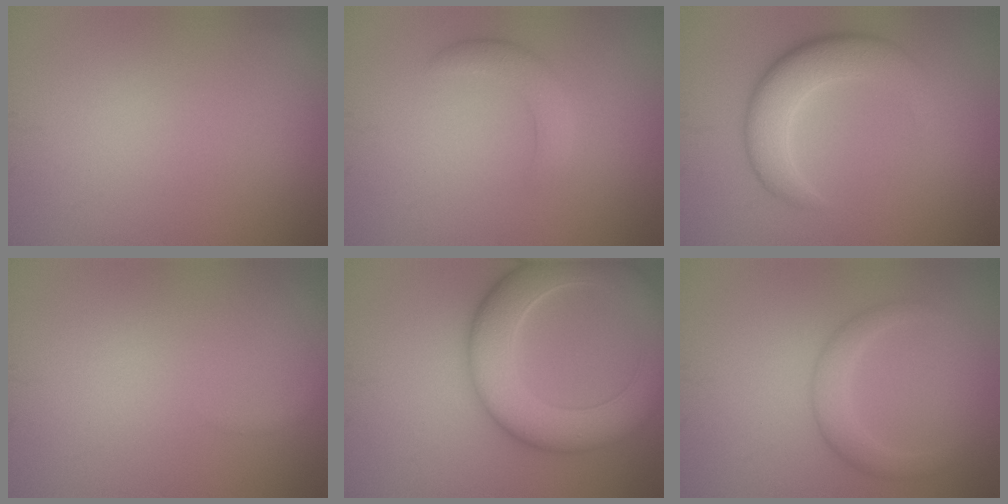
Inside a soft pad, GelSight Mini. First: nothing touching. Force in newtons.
{"total": 2.5, "press": 2.5, "slide": 0.1}
{"total": 5.4, "press": 5.4, "slide": 0.5}
{"total": 0.8, "press": 0.8, "slide": 0.1}
{"total": 9.2, "press": 9.2, "slide": 0.6}
{"total": 2.3, "press": 2.3, "slide": 0.1}